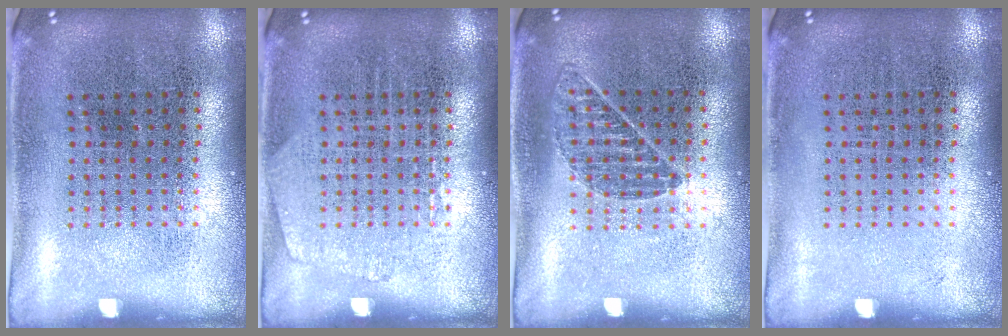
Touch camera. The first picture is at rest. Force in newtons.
{"total": 1.0, "press": 1.0, "slide": 0.1}
{"total": 0.8, "press": 0.8, "slide": 0.2}
{"total": 0.0}